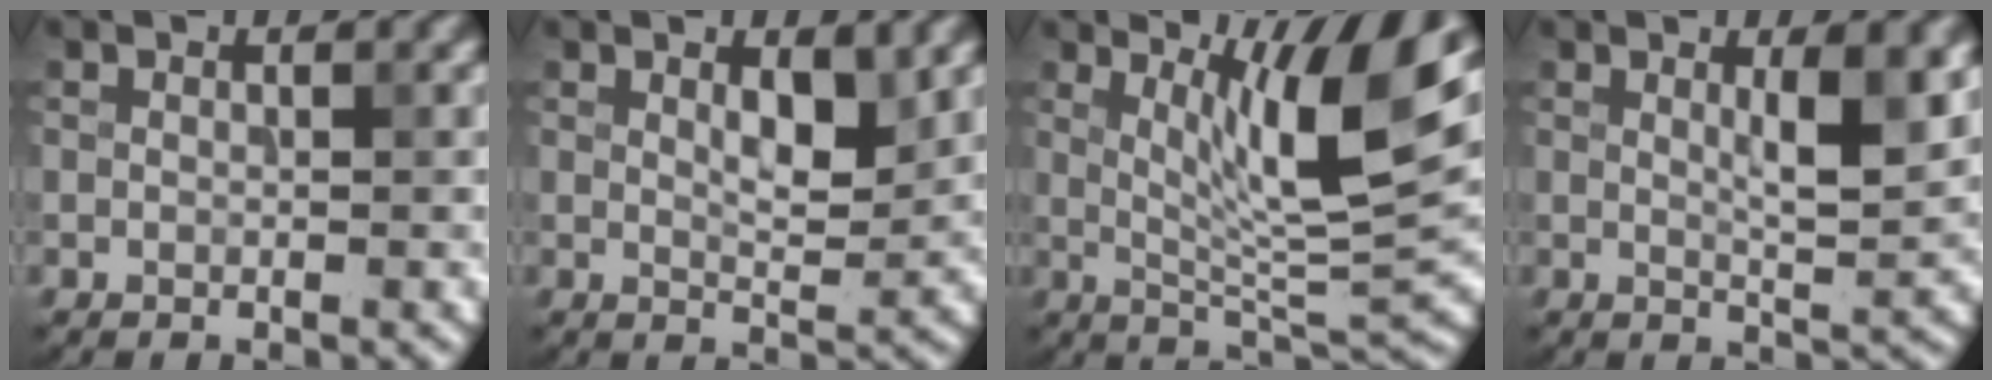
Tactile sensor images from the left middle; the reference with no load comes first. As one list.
[{"total": 2.7, "force": [1.3, 0.8, 2.3], "torque": [-0.036, -0.006, 0.023]}, {"total": 9.0, "force": [3.3, 1.7, 8.2], "torque": [-0.124, -0.012, 0.061]}, {"total": 3.8, "force": [1.3, 0.8, 3.5], "torque": [-0.051, -0.006, 0.020]}]